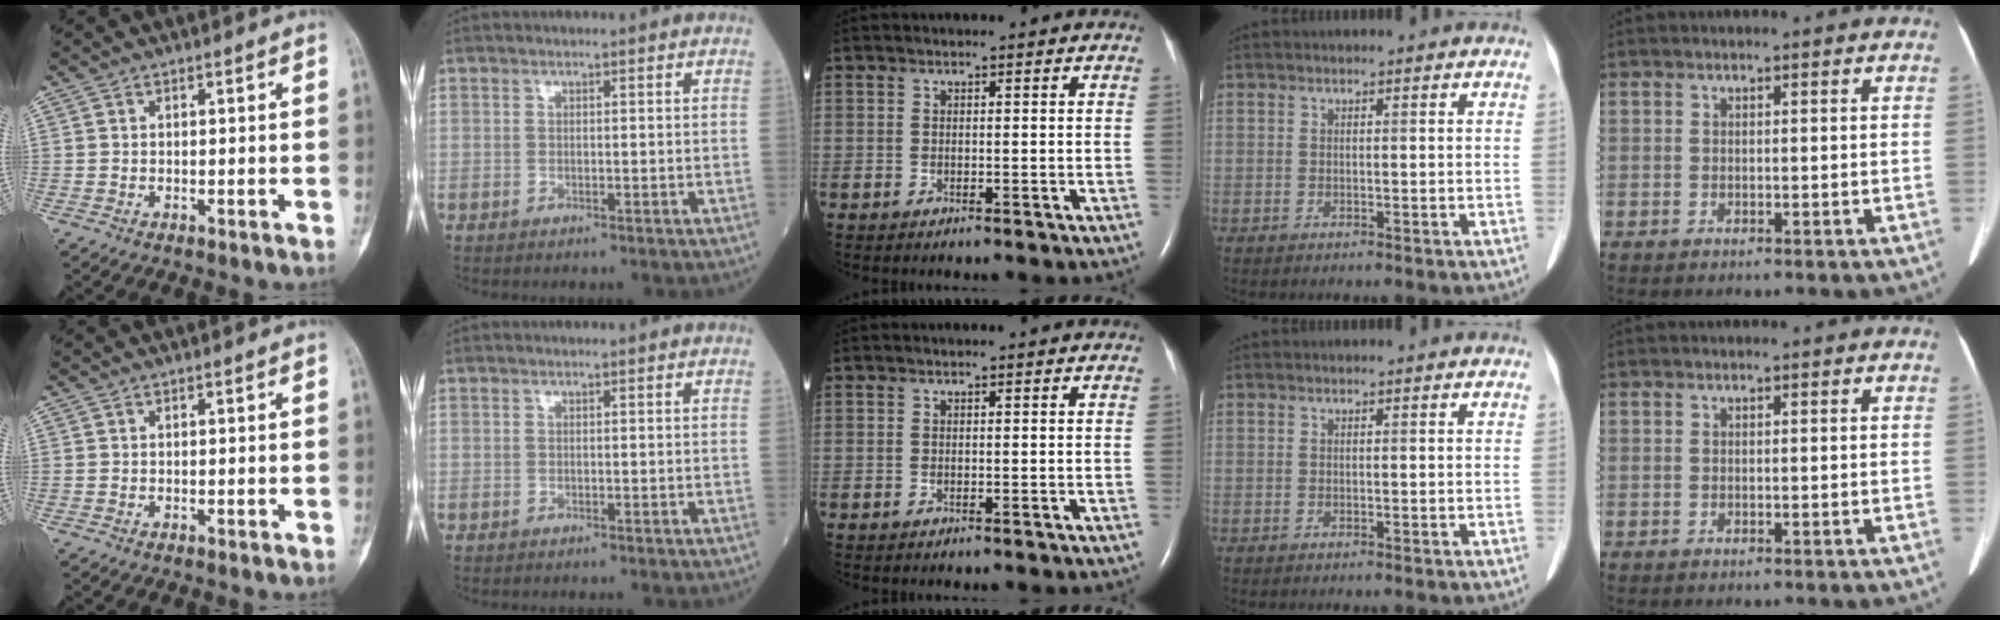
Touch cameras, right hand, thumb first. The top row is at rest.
{}